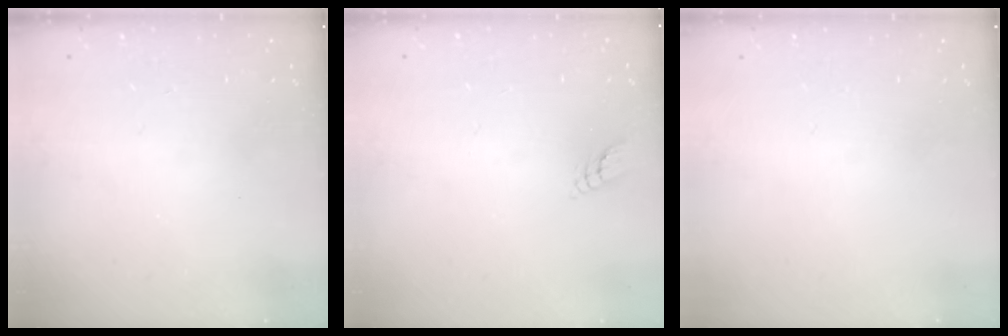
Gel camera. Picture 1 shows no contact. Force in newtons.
{"total": 3.1, "press": 3.1, "slide": 0.3}
{"total": 0.0}